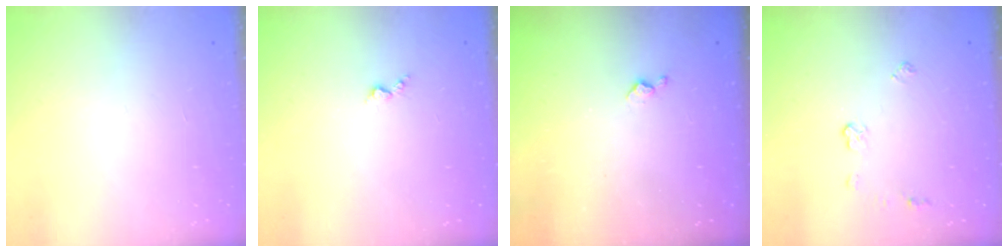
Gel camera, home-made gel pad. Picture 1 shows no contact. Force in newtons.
{"total": 3.0, "press": 3.0, "slide": 0.5}
{"total": 3.4, "press": 3.4, "slide": 0.4}
{"total": 3.8, "press": 3.7, "slide": 0.6}